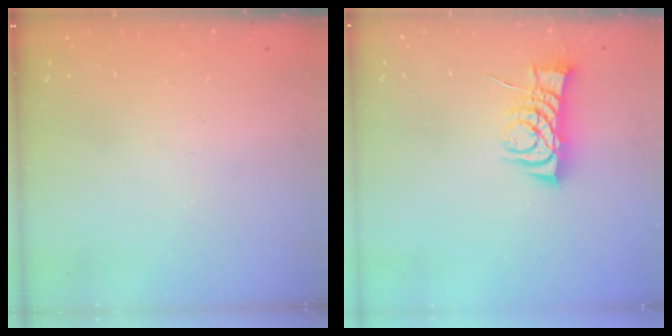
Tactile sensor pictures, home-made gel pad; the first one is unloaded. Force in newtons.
{"total": 7.8, "press": 7.7, "slide": 0.6}